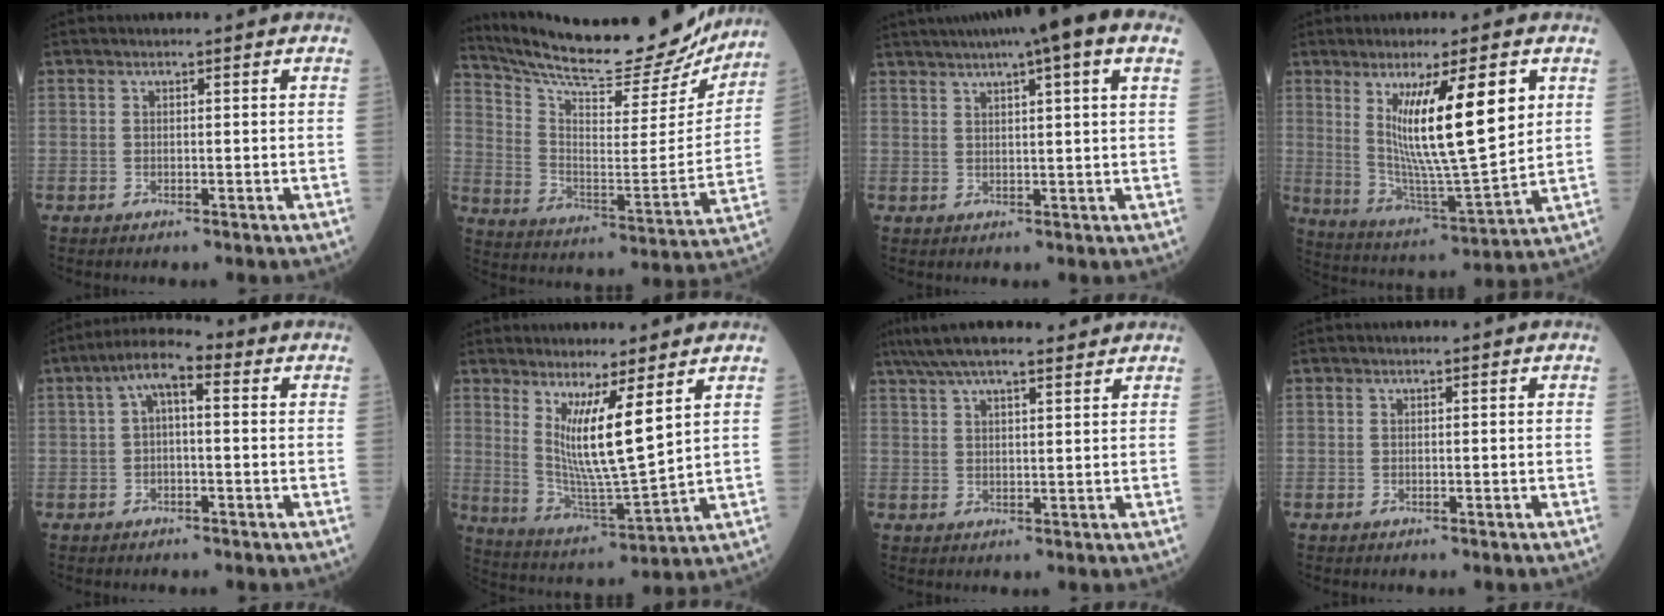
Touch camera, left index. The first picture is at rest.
{"total": 23.8, "force": [22.2, 4.2, 7.7], "torque": [-0.137, -0.051, 0.316]}
{"total": 12.2, "force": [7.8, 0.9, 9.2], "torque": [-0.150, 0.035, 0.103]}
{"total": 14.9, "force": [4.6, 1.2, 14.1], "torque": [-0.251, -0.026, 0.086]}
{"total": 6.2, "force": [1.0, 2.0, 5.7], "torque": [-0.101, 0.030, 0.009]}
{"total": 9.5, "force": [3.9, 0.0, 8.6], "torque": [-0.170, -0.034, 0.077]}
{"total": 12.6, "force": [10.7, 2.0, 6.4], "torque": [-0.118, 0.036, 0.165]}
{"total": 0.0}